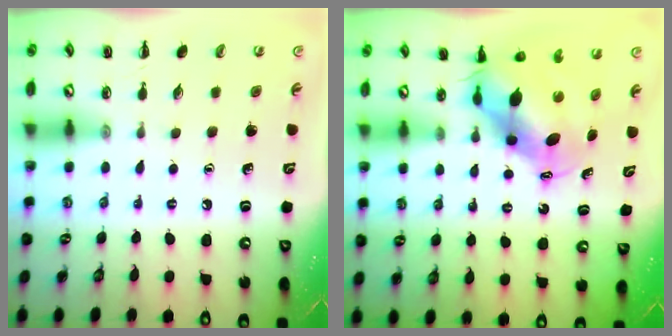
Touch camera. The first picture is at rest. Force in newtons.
{"total": 7.1, "press": 7.0, "slide": 1.5}